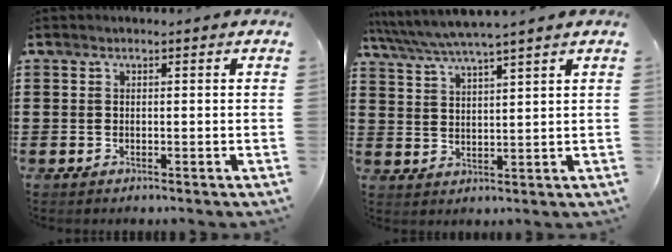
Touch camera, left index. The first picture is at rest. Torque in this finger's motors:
{"motor_torque": [1.08, -1.06, 0.71, 0.21]}